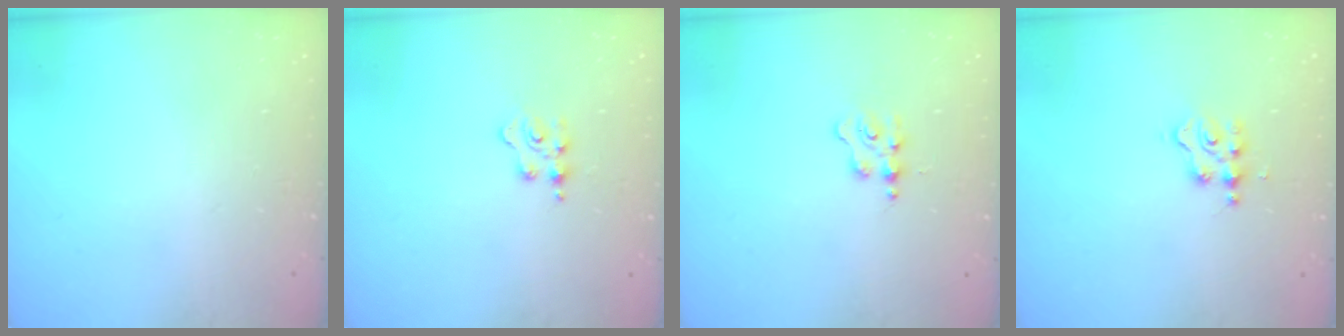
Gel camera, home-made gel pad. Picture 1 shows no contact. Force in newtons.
{"total": 2.1, "press": 2.1, "slide": 0.3}
{"total": 1.4, "press": 1.3, "slide": 0.3}
{"total": 2.7, "press": 2.6, "slide": 0.3}